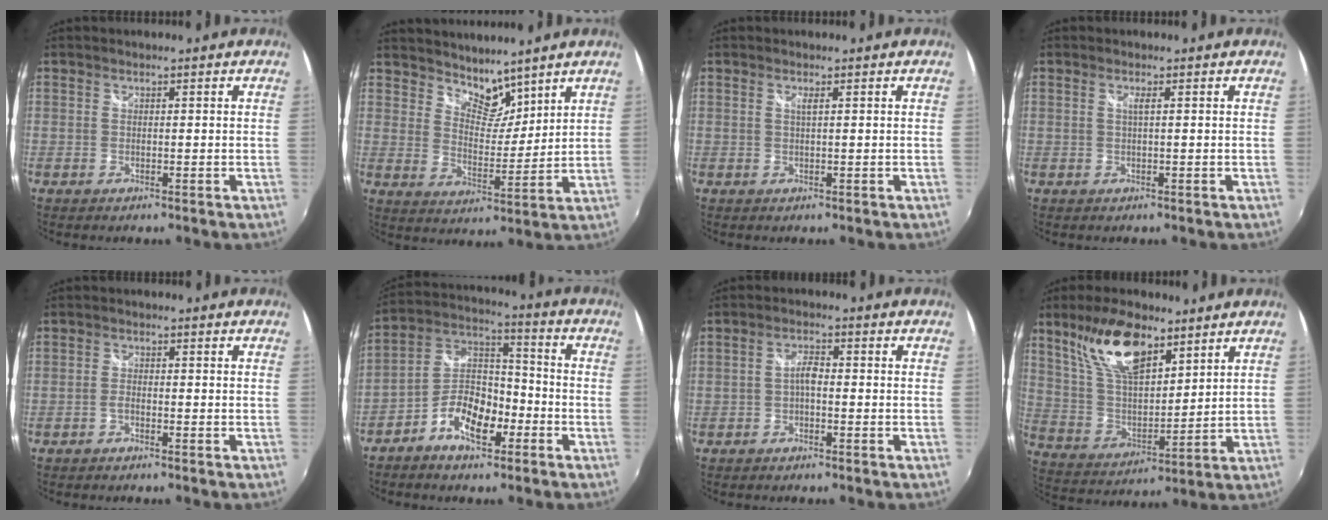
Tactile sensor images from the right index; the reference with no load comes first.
{"total": 7.5, "force": [6.5, 3.2, 2.0], "torque": [-0.019, 0.000, 0.117]}
{"total": 0.8, "force": [0.3, -0.2, 0.7], "torque": [-0.014, -0.001, 0.006]}
{"total": 1.0, "force": [0.2, -0.2, 1.0], "torque": [-0.019, -0.001, 0.003]}
{"total": 1.2, "force": [-1.0, 0.3, 0.7], "torque": [-0.019, 0.003, -0.021]}
{"total": 10.4, "force": [-5.4, 5.2, 7.3], "torque": [-0.149, 0.026, -0.095]}
{"total": 2.2, "force": [-0.7, 0.8, 1.9], "torque": [-0.040, 0.006, -0.015]}
{"total": 15.1, "force": [9.6, 6.0, 10.0], "torque": [-0.190, 0.015, 0.188]}